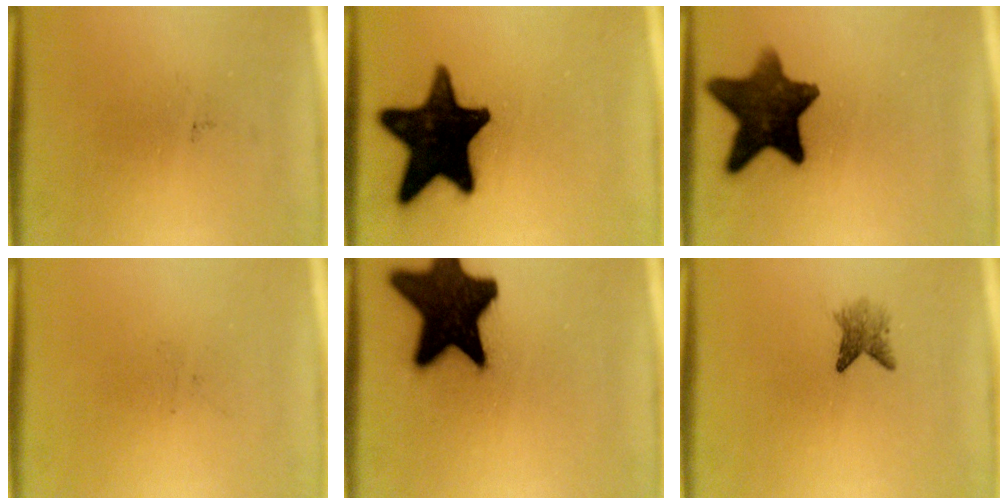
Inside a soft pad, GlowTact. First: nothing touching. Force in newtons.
{"total": 20.1}
{"total": 12.4}
{"total": 0.0}
{"total": 19.9}
{"total": 2.5}